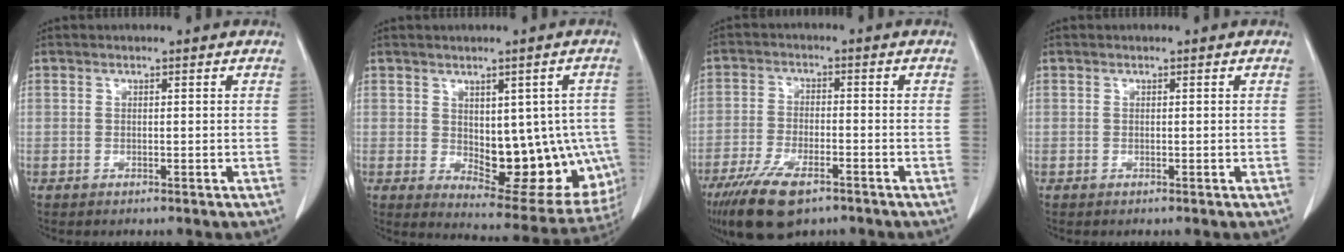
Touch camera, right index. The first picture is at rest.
{"total": 15.6, "force": [-1.9, 7.7, 13.4], "torque": [-0.141, 0.004, -0.001]}
{"total": 10.4, "force": [-6.9, 3.6, 6.8], "torque": [-0.130, -0.016, -0.121]}
{"total": 0.0}